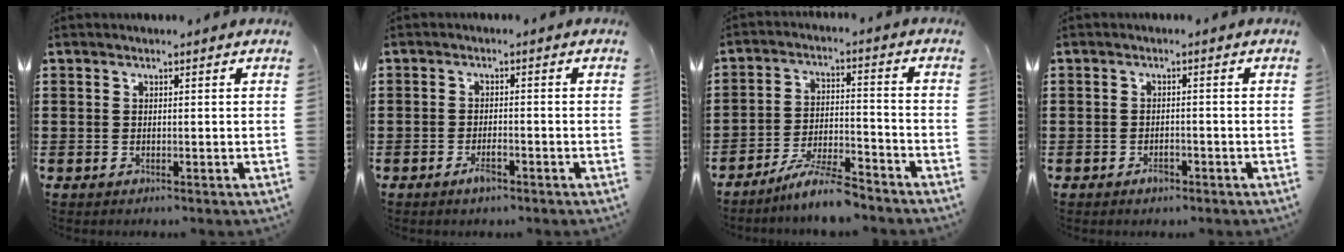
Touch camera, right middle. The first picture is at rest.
{"total": 2.6, "force": [-1.5, 0.7, 1.9], "torque": [-0.040, -0.001, -0.030]}
{"total": 7.7, "force": [-6.9, 0.4, 3.3], "torque": [-0.067, 0.001, -0.130]}
{"total": 1.7, "force": [-1.2, 0.6, 1.0], "torque": [-0.020, -0.001, -0.023]}